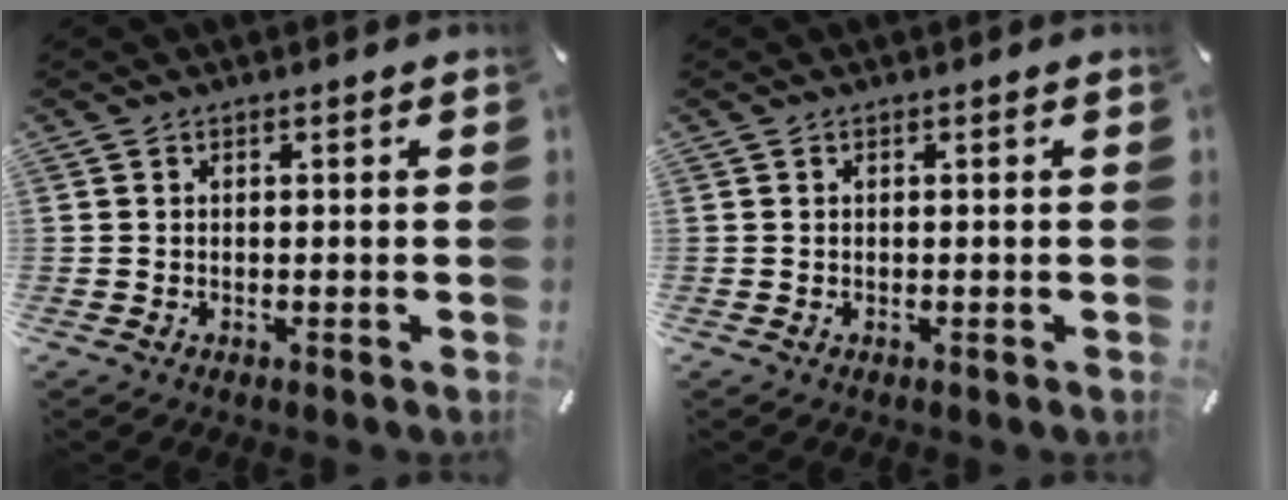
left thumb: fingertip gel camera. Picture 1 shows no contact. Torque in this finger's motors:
{"motor_torque": [-0.01, 0.00, -0.03, -0.02, 0.02]}